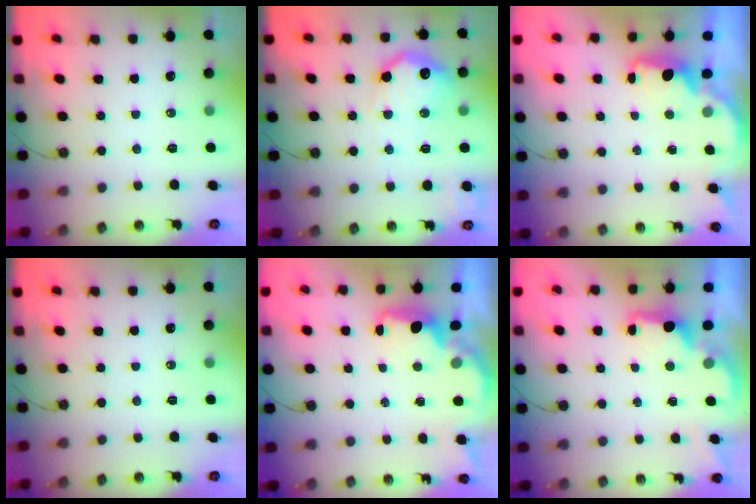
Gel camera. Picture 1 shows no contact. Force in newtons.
{"total": 16.8, "press": 16.8, "slide": 1.1}
{"total": 1.9, "press": 1.8, "slide": 0.7}
{"total": 0.0}
{"total": 2.1, "press": 2.0, "slide": 0.7}
{"total": 2.1, "press": 1.9, "slide": 0.8}